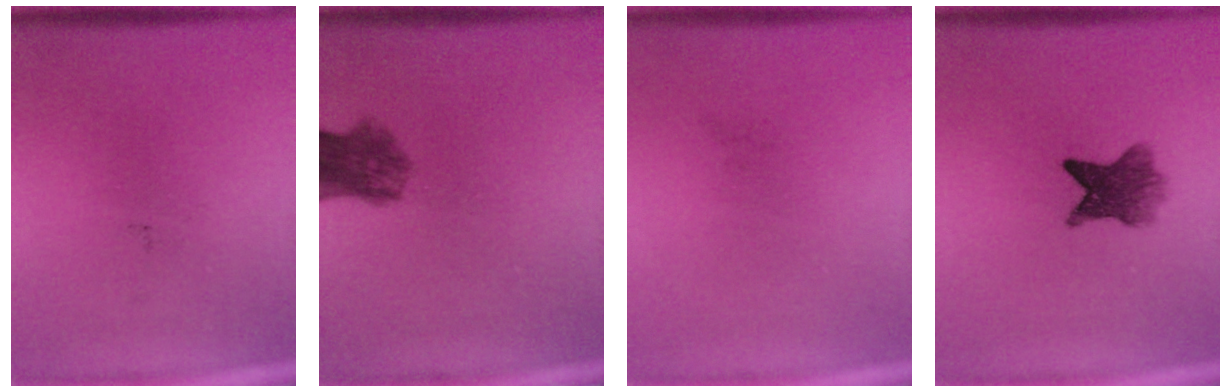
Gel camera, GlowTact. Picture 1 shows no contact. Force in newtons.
{"total": 6.1}
{"total": 0.0}
{"total": 5.9}